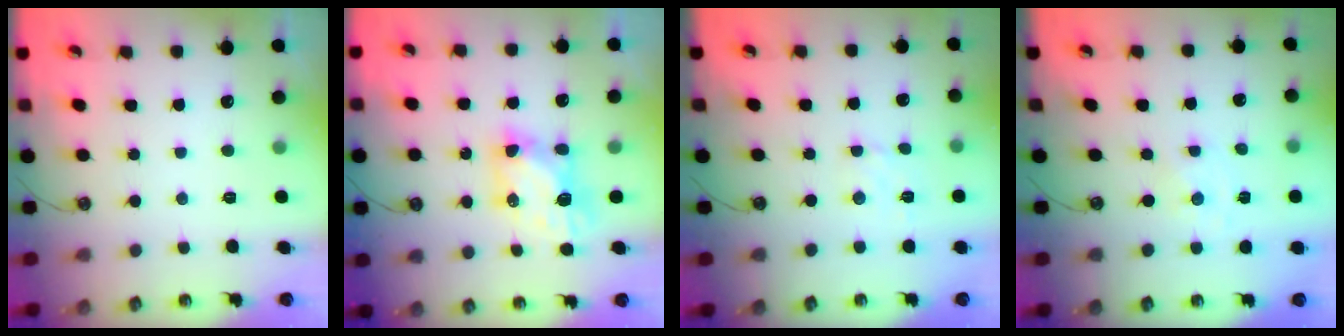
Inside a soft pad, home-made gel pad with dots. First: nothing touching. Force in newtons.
{"total": 6.7, "press": 6.7, "slide": 0.4}
{"total": 2.1, "press": 2.0, "slide": 0.6}
{"total": 0.0}